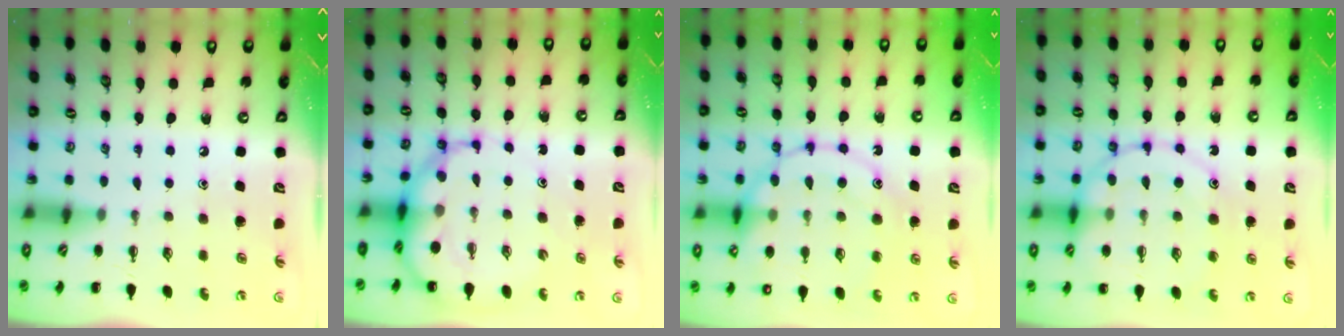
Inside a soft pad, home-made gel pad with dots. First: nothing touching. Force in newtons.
{"total": 10.9, "press": 10.4, "slide": 3.0}
{"total": 18.3, "press": 18.3, "slide": 1.4}
{"total": 15.6, "press": 15.5, "slide": 1.9}